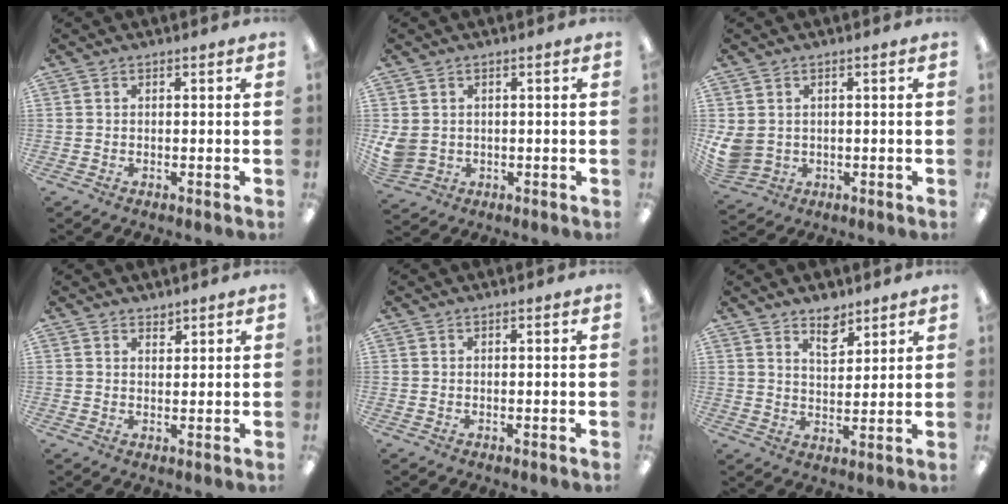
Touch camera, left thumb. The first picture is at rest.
{"total": 4.4, "force": [0.6, 3.9, 1.7], "torque": [-0.050, 0.002, 0.014]}
{"total": 5.2, "force": [0.9, 4.7, 2.2], "torque": [-0.065, -0.001, 0.020]}
{"total": 1.7, "force": [1.6, 0.5, -0.1], "torque": [0.008, -0.008, 0.030]}
{"total": 0.0}
{"total": 6.6, "force": [5.0, 3.3, 2.6], "torque": [-0.025, -0.027, 0.087]}